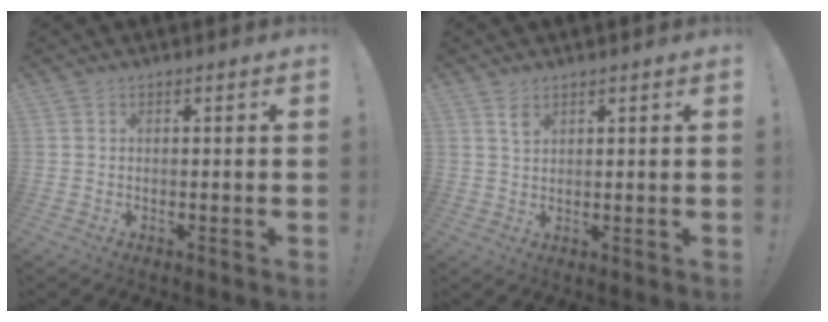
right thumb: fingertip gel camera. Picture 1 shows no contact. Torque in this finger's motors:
{"motor_torque": [-0.06, 0.00, 0.11, -0.09, 0.04]}